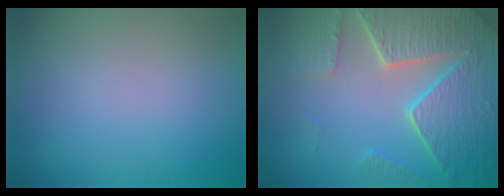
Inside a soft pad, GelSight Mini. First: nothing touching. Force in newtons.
{"total": 8.4, "press": 6.1, "slide": 5.8}